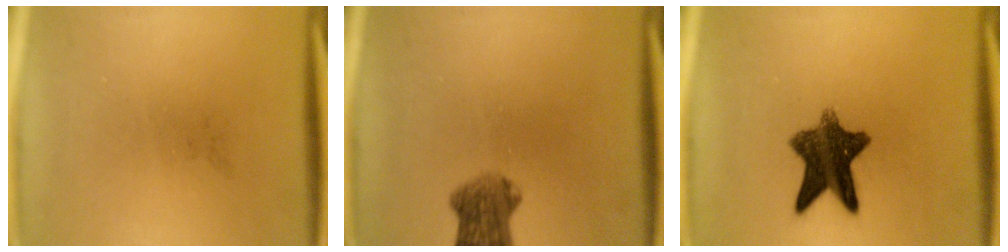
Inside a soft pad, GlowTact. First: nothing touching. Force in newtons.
{"total": 5.5}
{"total": 10.2}